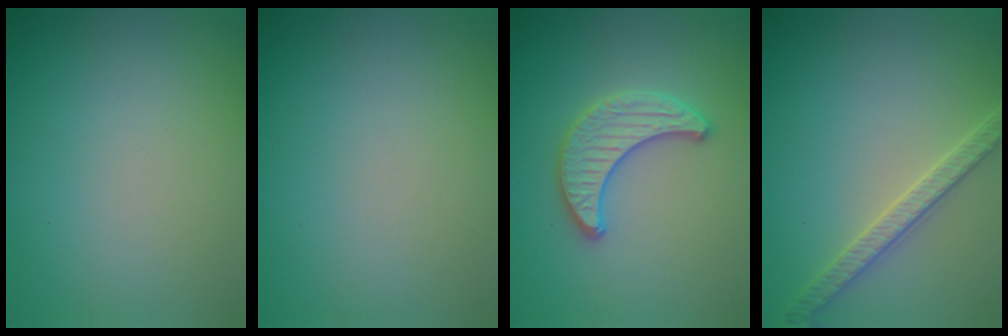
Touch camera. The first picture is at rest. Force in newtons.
{"total": 0.0}
{"total": 2.7, "press": 2.7, "slide": 0.1}
{"total": 2.8, "press": 2.8, "slide": 0.4}